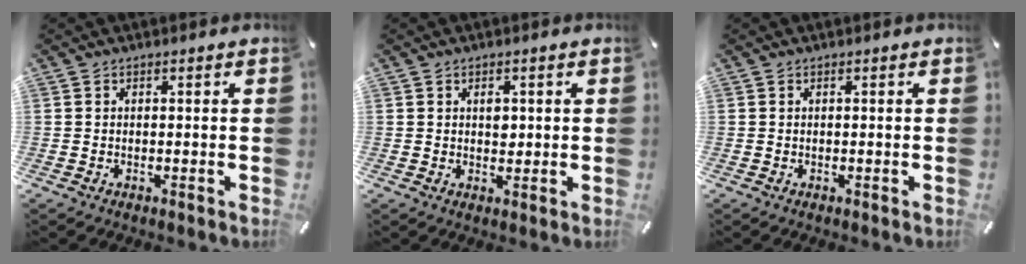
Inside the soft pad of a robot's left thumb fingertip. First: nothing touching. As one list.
[{"total": 2.5, "force": [0.5, 1.9, 1.5], "torque": [-0.017, -0.002, 0.005]}, {"total": 0.0}]